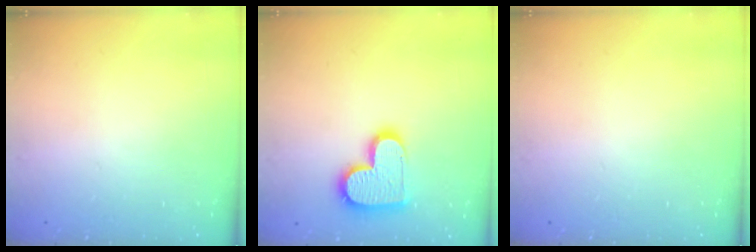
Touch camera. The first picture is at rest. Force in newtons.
{"total": 14.2, "press": 14.2, "slide": 0.9}
{"total": 0.0}